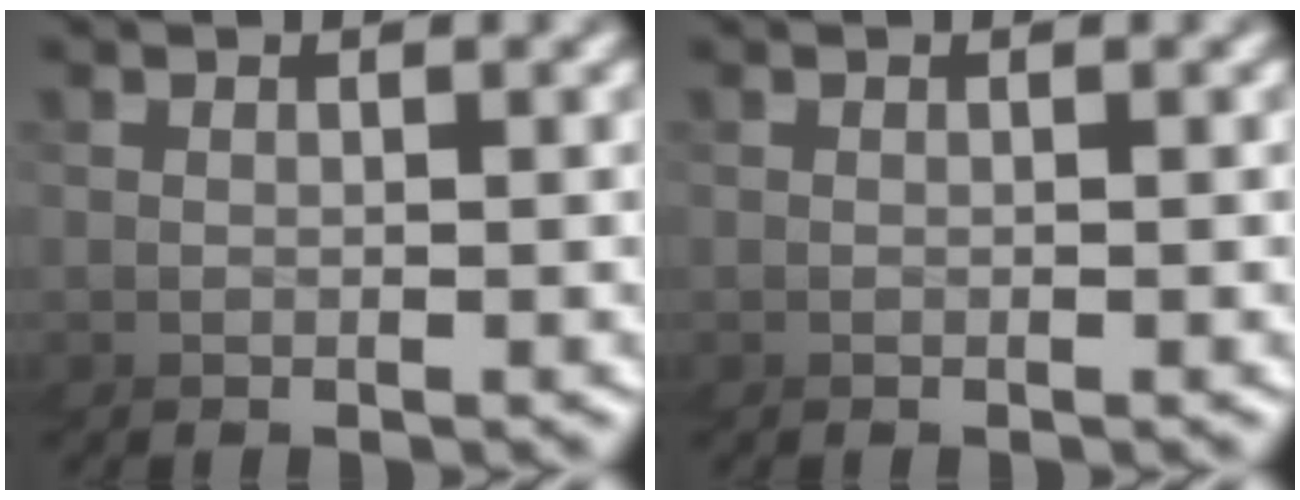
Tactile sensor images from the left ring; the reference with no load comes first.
{"total": 0.0}